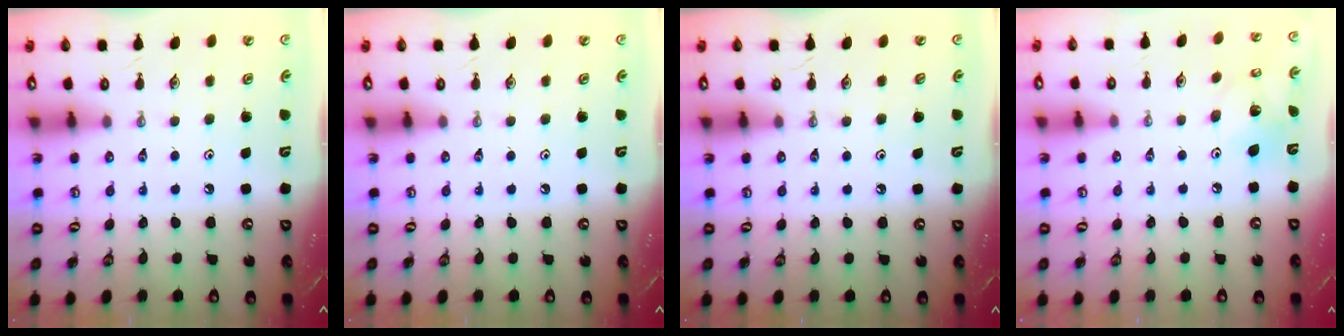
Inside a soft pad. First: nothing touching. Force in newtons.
{"total": 0.0}
{"total": 1.4, "press": 0.2, "slide": 1.4}
{"total": 9.2, "press": 9.2, "slide": 0.6}